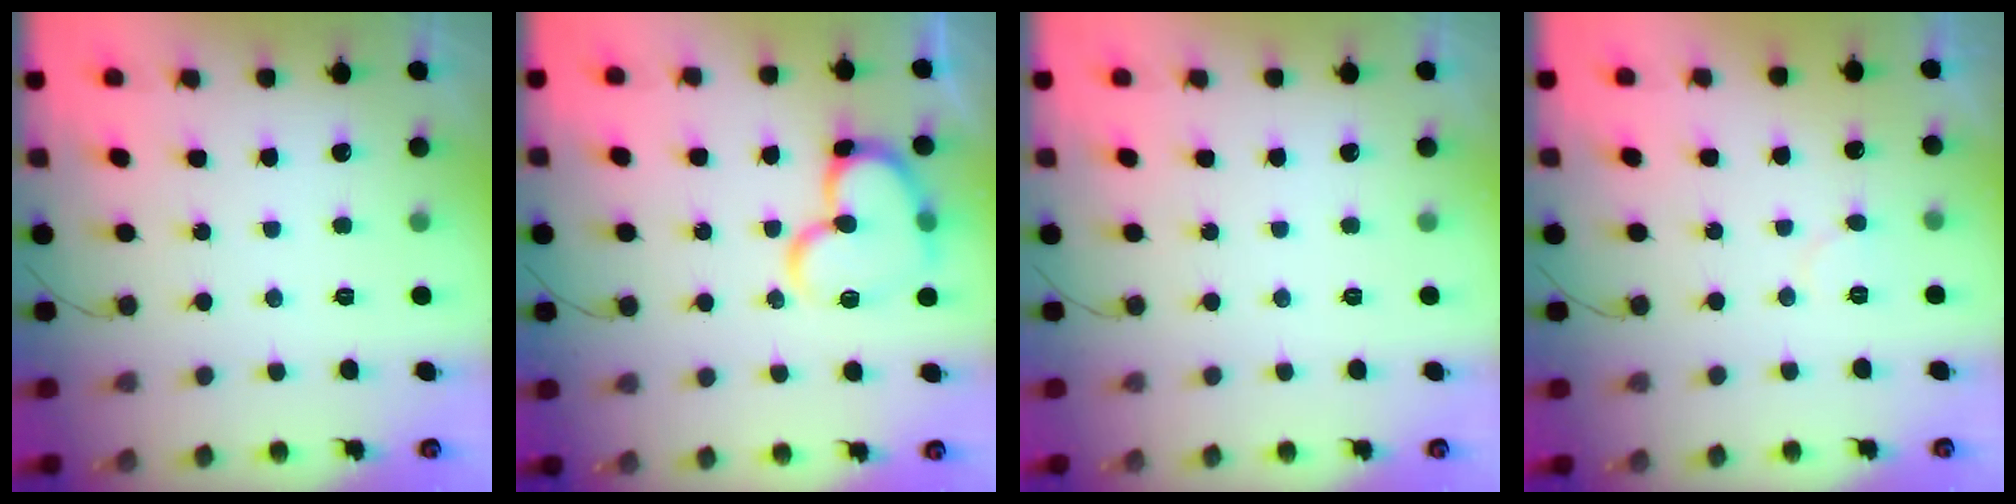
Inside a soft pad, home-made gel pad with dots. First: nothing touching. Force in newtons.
{"total": 15.8, "press": 15.6, "slide": 1.9}
{"total": 0.0}
{"total": 4.2, "press": 4.2, "slide": 0.4}